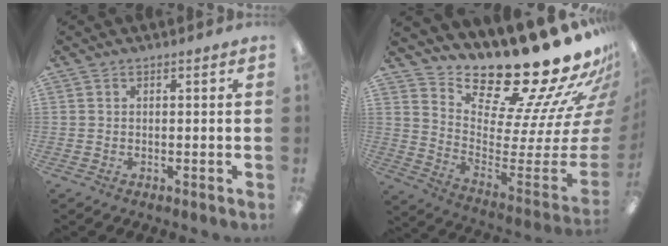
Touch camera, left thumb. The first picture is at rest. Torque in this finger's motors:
{"motor_torque": [1.54, 0.45, 0.67, -2.10, 0.06]}